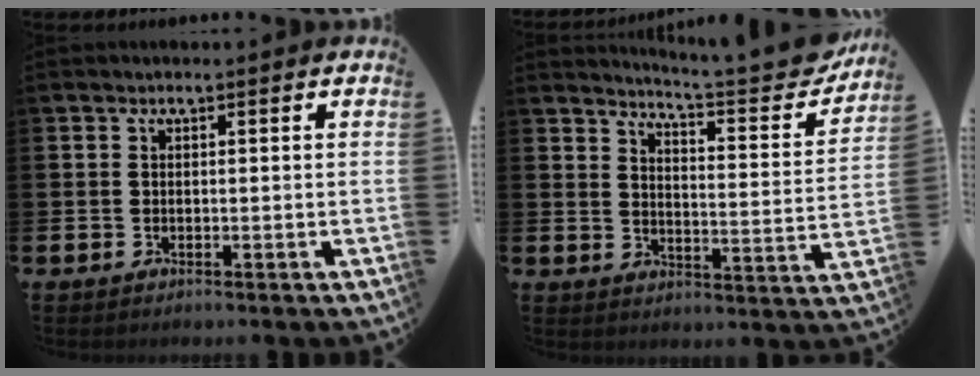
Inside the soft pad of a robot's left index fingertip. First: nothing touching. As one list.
[{"total": 6.3, "force": [5.9, 0.0, 2.2], "torque": [-0.044, -0.058, 0.091]}]